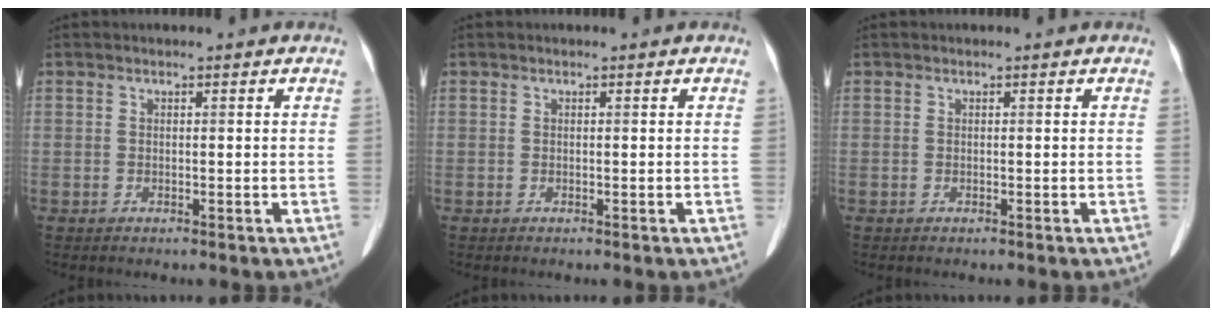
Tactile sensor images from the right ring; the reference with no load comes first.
{"total": 0.0}
{"total": 0.0}